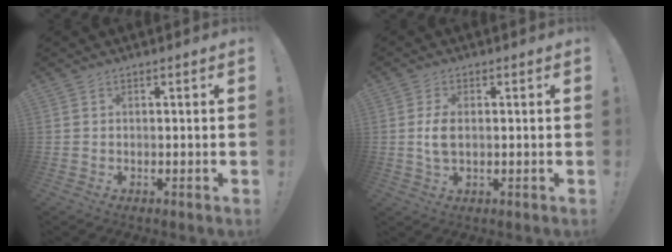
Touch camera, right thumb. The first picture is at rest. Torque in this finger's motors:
{"motor_torque": [-0.04, 0.20, 0.28, -0.25, 0.18]}